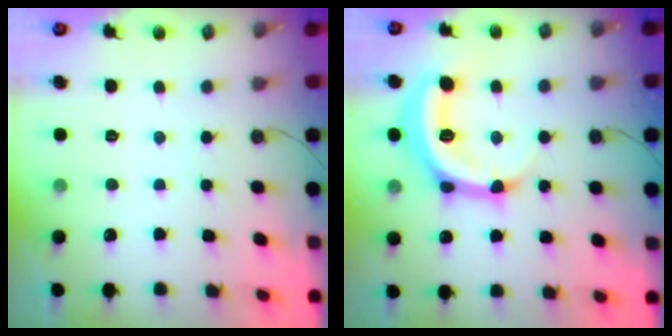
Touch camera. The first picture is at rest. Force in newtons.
{"total": 16.6, "press": 16.6, "slide": 0.2}